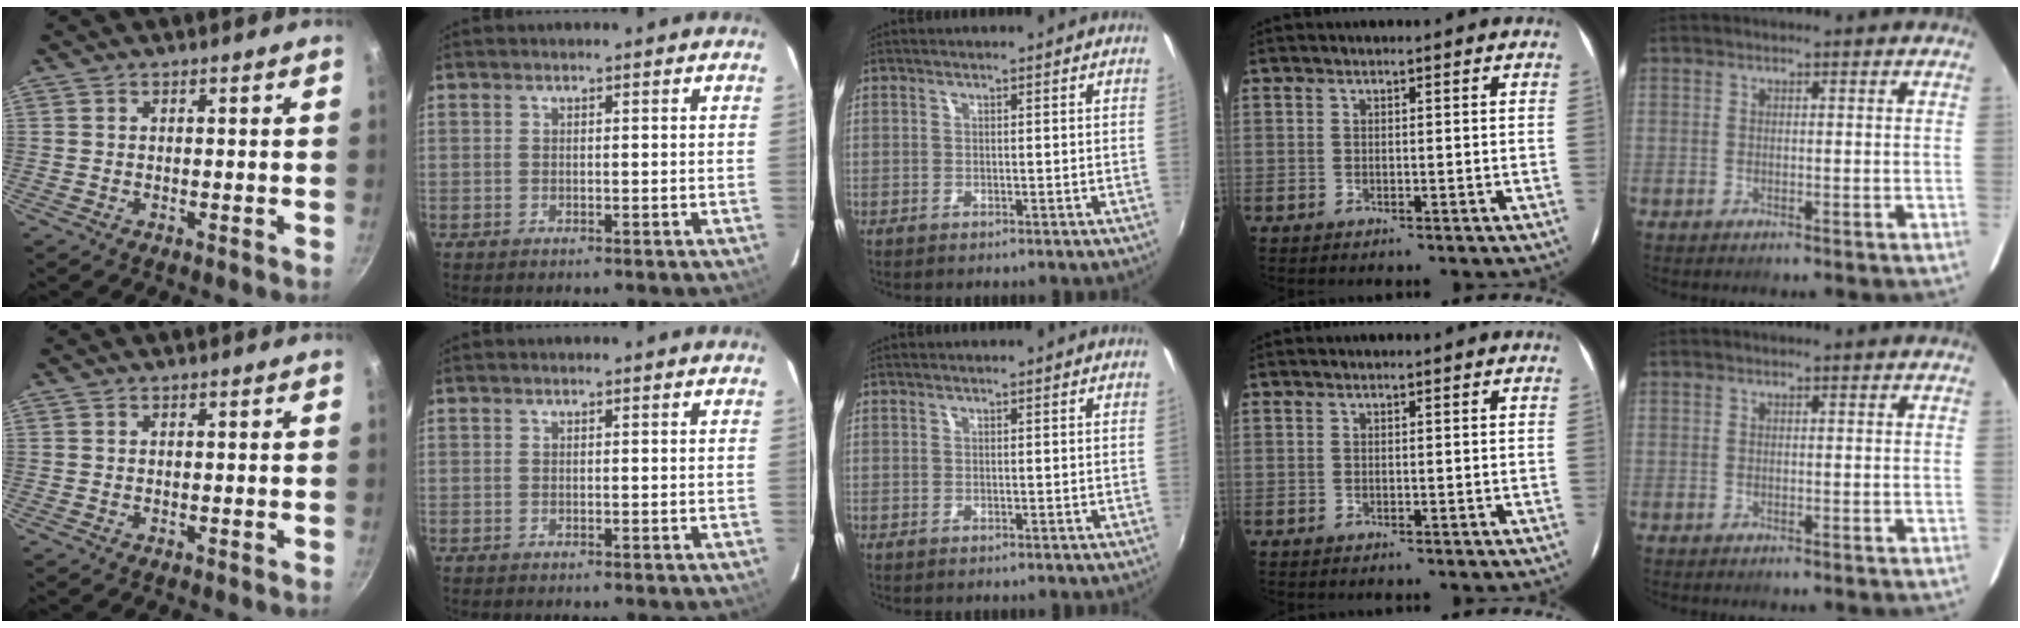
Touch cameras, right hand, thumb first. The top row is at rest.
{}